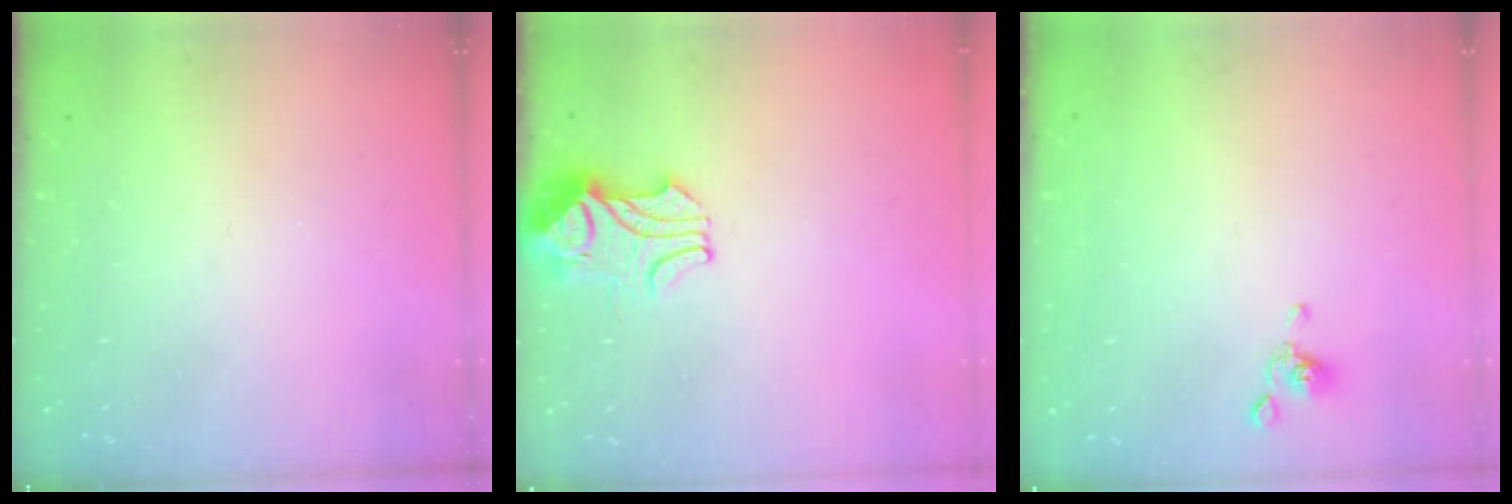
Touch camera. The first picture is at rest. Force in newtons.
{"total": 2.1, "press": 1.9, "slide": 0.9}
{"total": 2.3, "press": 2.2, "slide": 0.5}